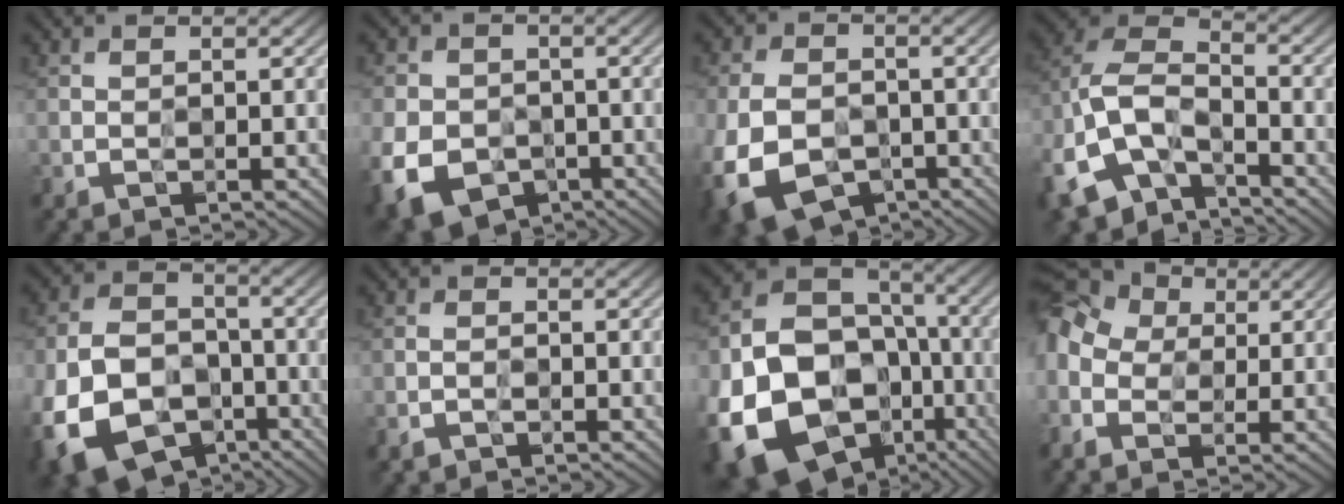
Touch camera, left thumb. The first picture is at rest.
{"total": 9.4, "force": [-3.7, 7.2, 4.8], "torque": [-0.123, -0.035, -0.069]}
{"total": 11.6, "force": [-4.8, 7.9, 7.0], "torque": [-0.161, -0.035, -0.082]}
{"total": 13.6, "force": [-7.4, 7.4, 8.7], "torque": [-0.208, -0.013, -0.158]}
{"total": 15.8, "force": [-6.8, 11.1, 9.0], "torque": [-0.211, -0.036, -0.126]}
{"total": 1.2, "force": [-1.0, 0.4, 0.5], "torque": [-0.013, 0.000, -0.024]}
{"total": 22.1, "force": [-7.5, 17.0, 12.1], "torque": [-0.265, -0.051, -0.113]}
{"total": 11.4, "force": [1.1, 8.9, 7.0], "torque": [-0.204, 0.008, -0.006]}